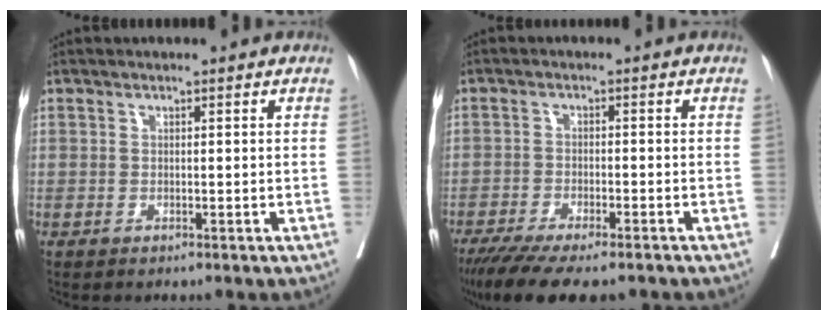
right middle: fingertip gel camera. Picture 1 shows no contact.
{"total": 12.4, "force": [-10.0, 2.6, 6.9], "torque": [-0.118, -0.023, -0.155]}